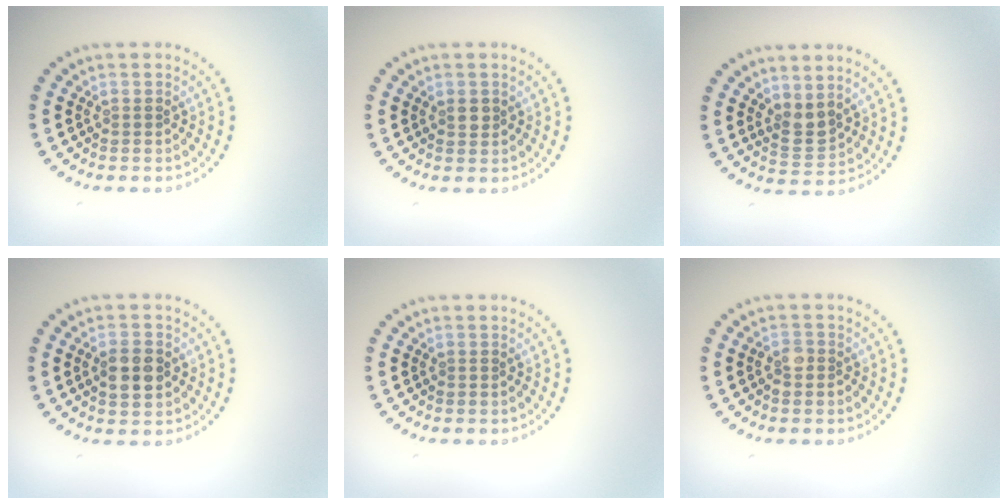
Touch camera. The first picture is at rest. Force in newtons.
{"total": 1.0, "press": 1.0, "slide": 0.4}
{"total": 1.9, "press": 1.6, "slide": 1.1}
{"total": 3.2, "press": 3.2, "slide": 0.2}
{"total": 0.0}
{"total": 1.4, "press": 1.3, "slide": 0.7}